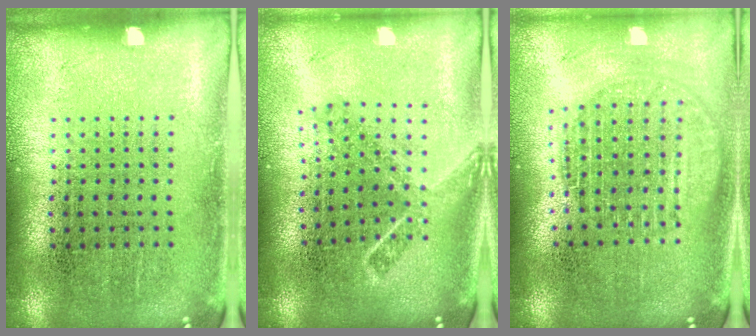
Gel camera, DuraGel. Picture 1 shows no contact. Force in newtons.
{"total": 1.9, "press": 1.4, "slide": 1.3}
{"total": 1.8, "press": 1.6, "slide": 0.9}